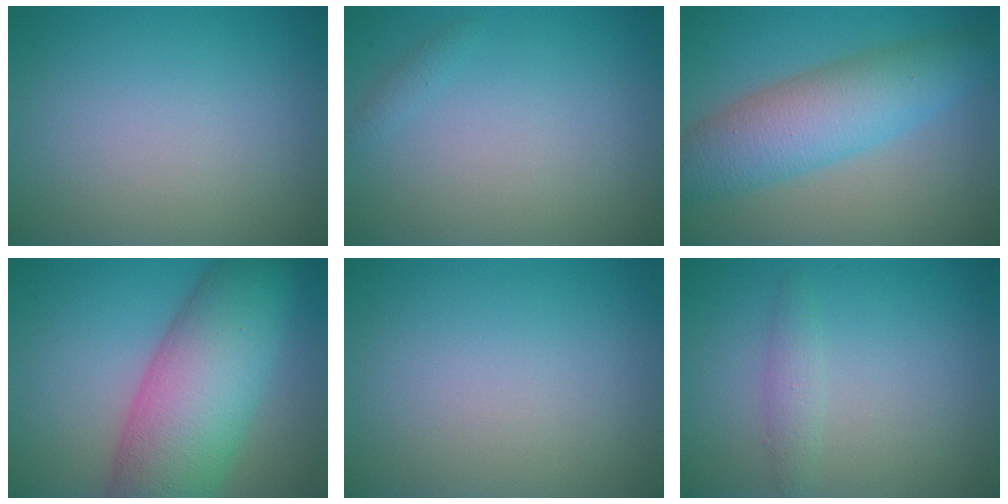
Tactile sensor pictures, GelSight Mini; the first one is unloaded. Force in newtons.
{"total": 0.6, "press": 0.6, "slide": 0.0}
{"total": 6.9, "press": 6.9, "slide": 0.1}
{"total": 11.6, "press": 11.6, "slide": 0.4}
{"total": 0.0}
{"total": 1.4, "press": 1.4, "slide": 0.0}